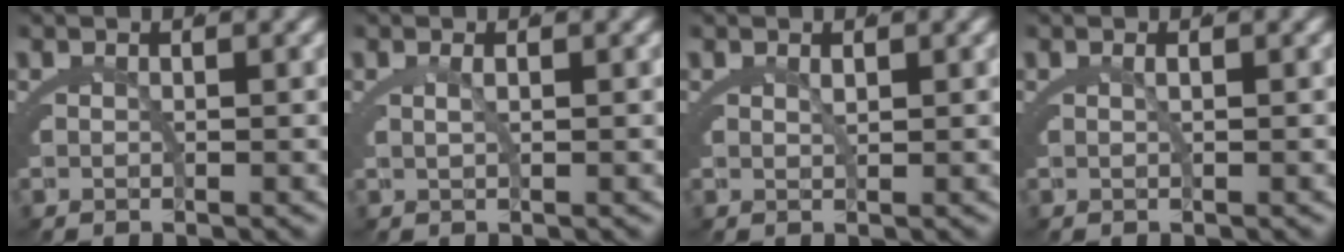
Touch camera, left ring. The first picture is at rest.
{"total": 1.0, "force": [0.4, -0.7, 0.6], "torque": [-0.013, -0.001, 0.010]}
{"total": 0.9, "force": [0.7, -0.4, 0.5], "torque": [-0.009, -0.007, 0.018]}
{"total": 0.7, "force": [0.1, -0.4, 0.5], "torque": [-0.010, 0.000, 0.004]}